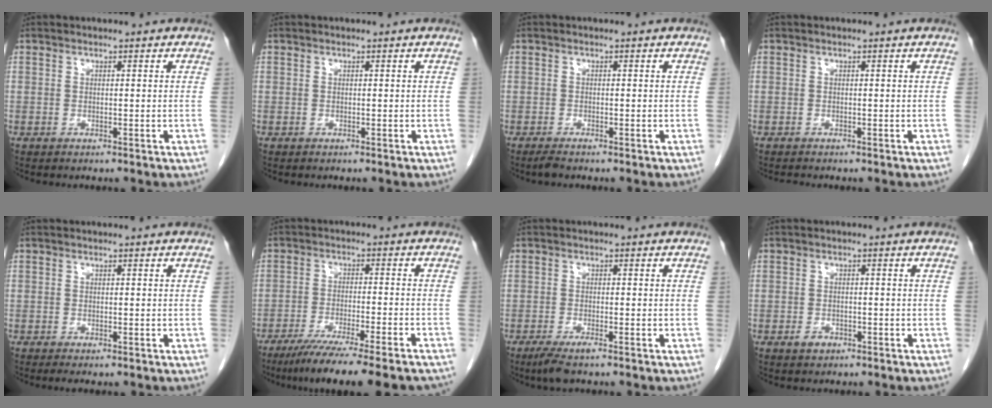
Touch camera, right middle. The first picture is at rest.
{"total": 0.0}
{"total": 1.2, "force": [-1.0, 0.0, 0.7], "torque": [-0.020, -0.005, -0.019]}
{"total": 0.6, "force": [-0.6, 0.1, 0.1], "torque": [-0.007, -0.002, -0.010]}
{"total": 1.0, "force": [-0.8, 0.2, 0.7], "torque": [-0.008, -0.004, -0.011]}
{"total": 16.2, "force": [-13.5, -0.1, 8.9], "torque": [-0.106, -0.045, -0.202]}
{"total": 3.3, "force": [-2.2, 0.3, 2.4], "torque": [-0.046, -0.009, -0.042]}
{"total": 1.6, "force": [-0.9, 1.0, 0.8], "torque": [-0.014, 0.002, -0.010]}